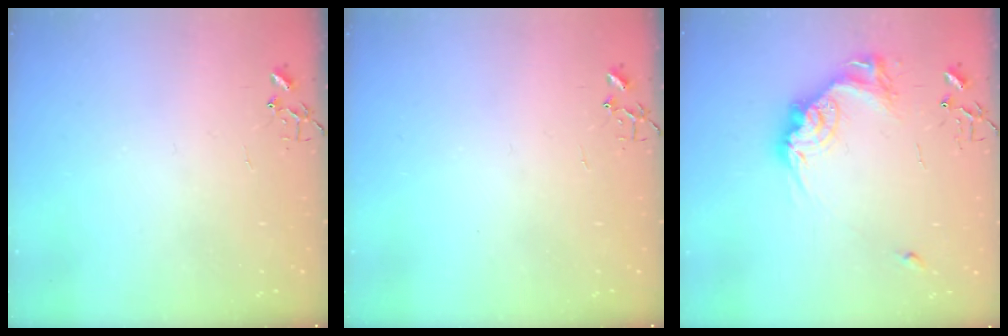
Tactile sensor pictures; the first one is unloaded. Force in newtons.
{"total": 0.0}
{"total": 17.4, "press": 17.3, "slide": 1.4}